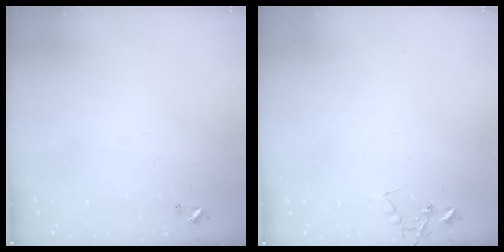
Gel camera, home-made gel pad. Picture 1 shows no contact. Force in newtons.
{"total": 7.5, "press": 7.5, "slide": 0.4}